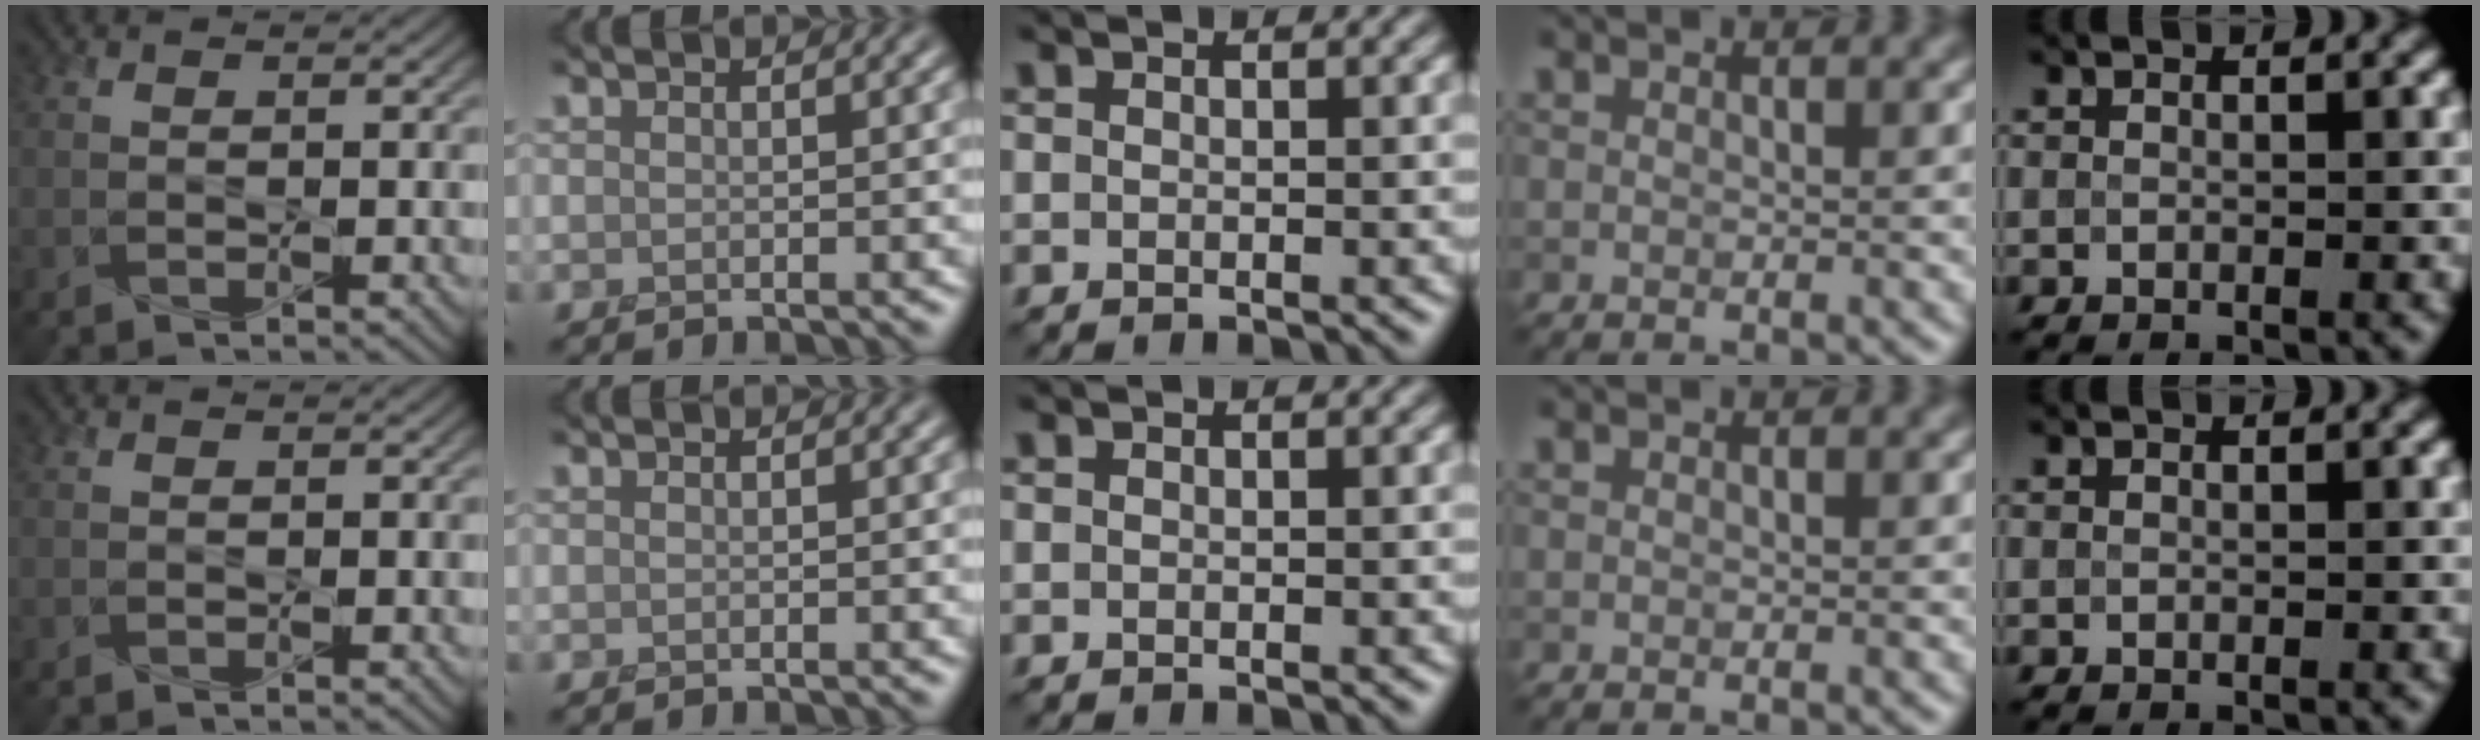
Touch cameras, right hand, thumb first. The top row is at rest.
{}